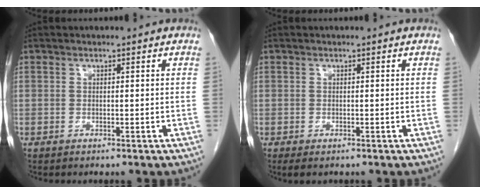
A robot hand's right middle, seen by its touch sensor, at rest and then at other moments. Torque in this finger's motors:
{"motor_torque": [0.73, -0.28, -0.04, 0.02]}